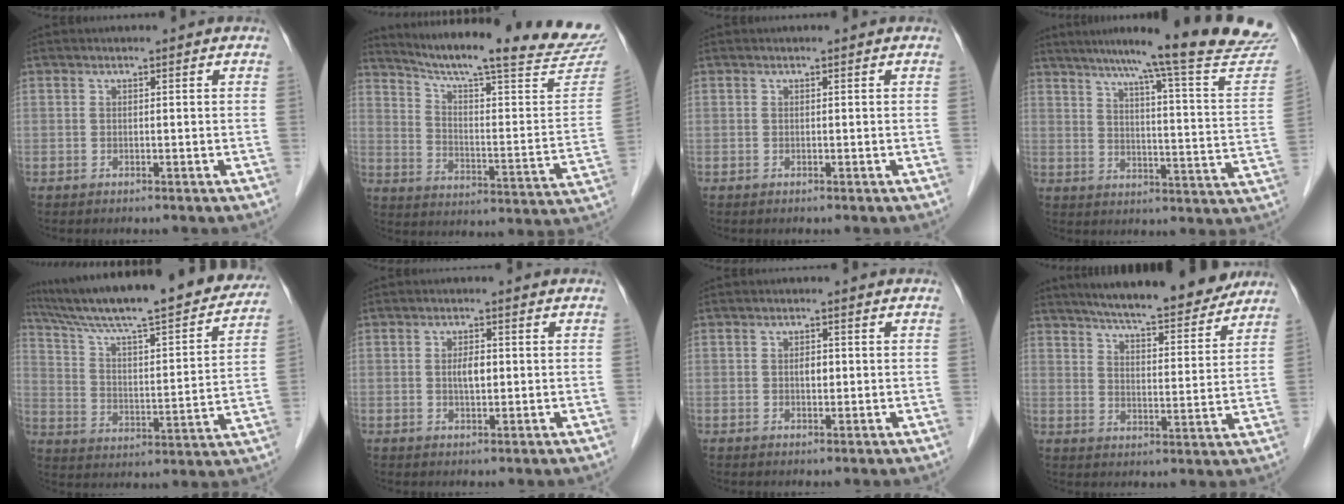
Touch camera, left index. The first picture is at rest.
{"total": 26.4, "force": [23.8, 1.4, 11.5], "torque": [-0.174, -0.071, 0.310]}
{"total": 0.0}
{"total": 24.1, "force": [21.5, -0.4, 10.7], "torque": [-0.152, -0.069, 0.263]}
{"total": 28.0, "force": [24.3, 3.4, 13.6], "torque": [-0.220, -0.019, 0.341]}
{"total": 2.4, "force": [0.2, 1.0, 2.2], "torque": [-0.041, 0.001, 0.003]}
{"total": 1.5, "force": [0.1, 0.8, 1.3], "torque": [-0.019, 0.002, 0.001]}
{"total": 17.9, "force": [15.8, 2.5, 7.9], "torque": [-0.115, 0.002, 0.220]}